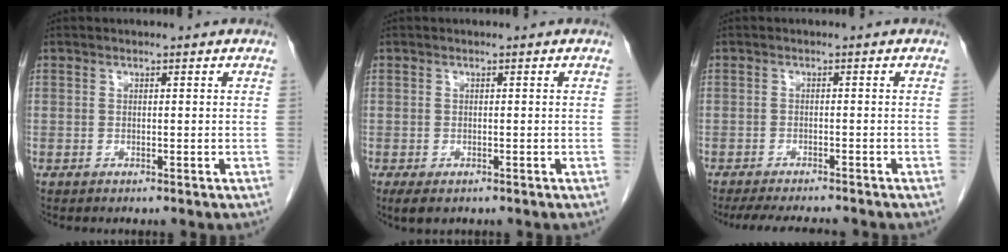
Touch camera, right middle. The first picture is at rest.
{"total": 2.6, "force": [-1.7, 1.2, 1.6], "torque": [-0.028, -0.006, -0.021]}
{"total": 7.9, "force": [-7.2, 1.1, 3.2], "torque": [-0.047, -0.014, -0.105]}